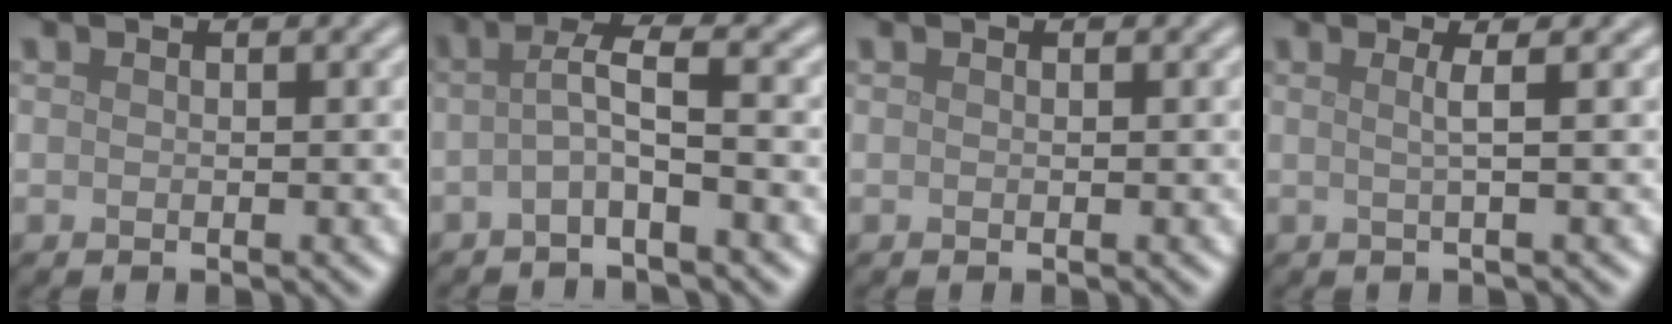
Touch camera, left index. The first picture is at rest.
{"total": 2.8, "force": [-0.8, 0.4, 2.7], "torque": [-0.050, 0.008, -0.024]}
{"total": 0.0}
{"total": 1.7, "force": [0.3, 0.5, 1.7], "torque": [-0.027, 0.005, -0.005]}